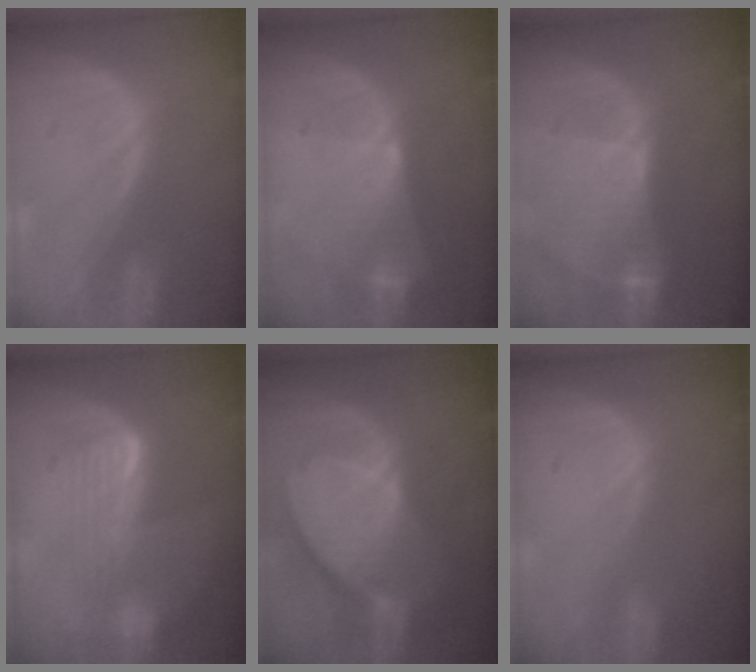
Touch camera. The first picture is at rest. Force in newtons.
{"total": 6.6, "press": 5.9, "slide": 3.0}
{"total": 9.3, "press": 8.2, "slide": 4.4}
{"total": 6.6, "press": 6.3, "slide": 1.9}
{"total": 10.2, "press": 8.8, "slide": 5.0}
{"total": 0.0}